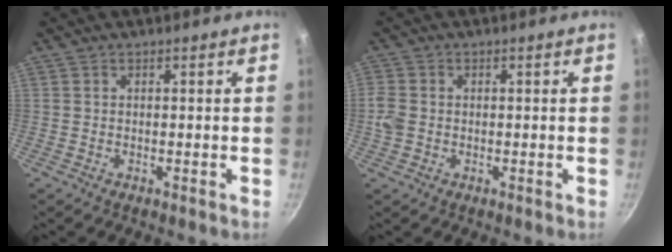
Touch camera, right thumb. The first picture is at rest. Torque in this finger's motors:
{"motor_torque": [-0.39, 0.25, 0.31, 0.49, 0.05]}